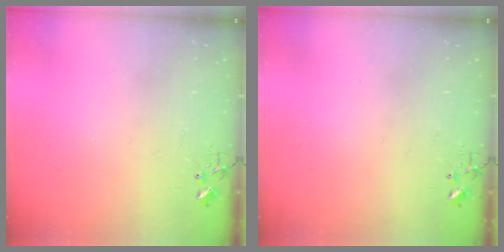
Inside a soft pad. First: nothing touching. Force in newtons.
{"total": 0.0}